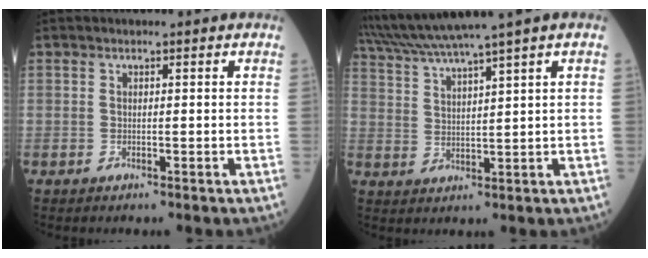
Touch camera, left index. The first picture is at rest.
{"total": 8.9, "force": [7.3, -2.2, 4.5], "torque": [-0.085, 0.018, 0.137]}